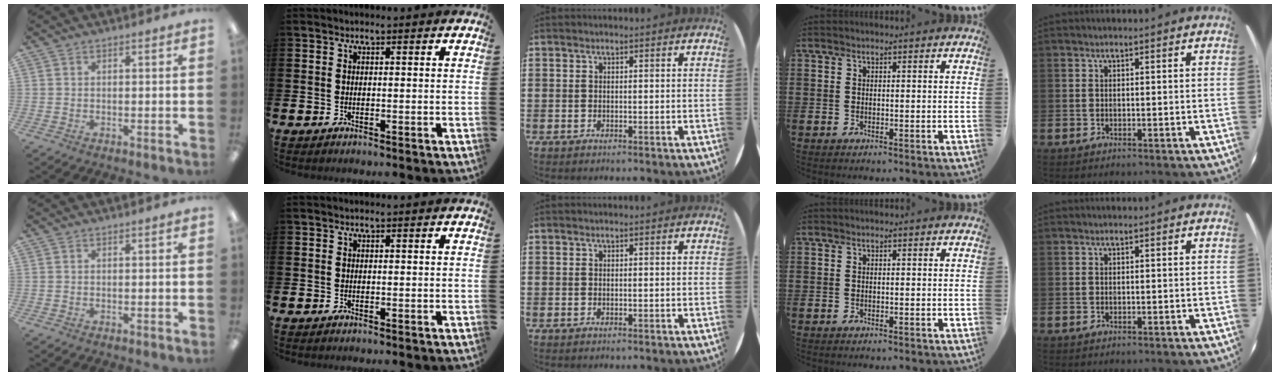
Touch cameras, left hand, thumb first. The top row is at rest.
{}